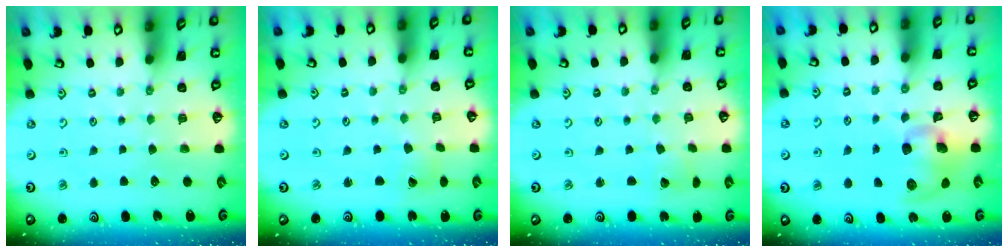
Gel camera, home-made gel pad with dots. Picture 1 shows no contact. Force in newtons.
{"total": 2.9, "press": 2.9, "slide": 0.2}
{"total": 2.4, "press": 2.4, "slide": 0.2}
{"total": 10.6, "press": 10.5, "slide": 1.7}